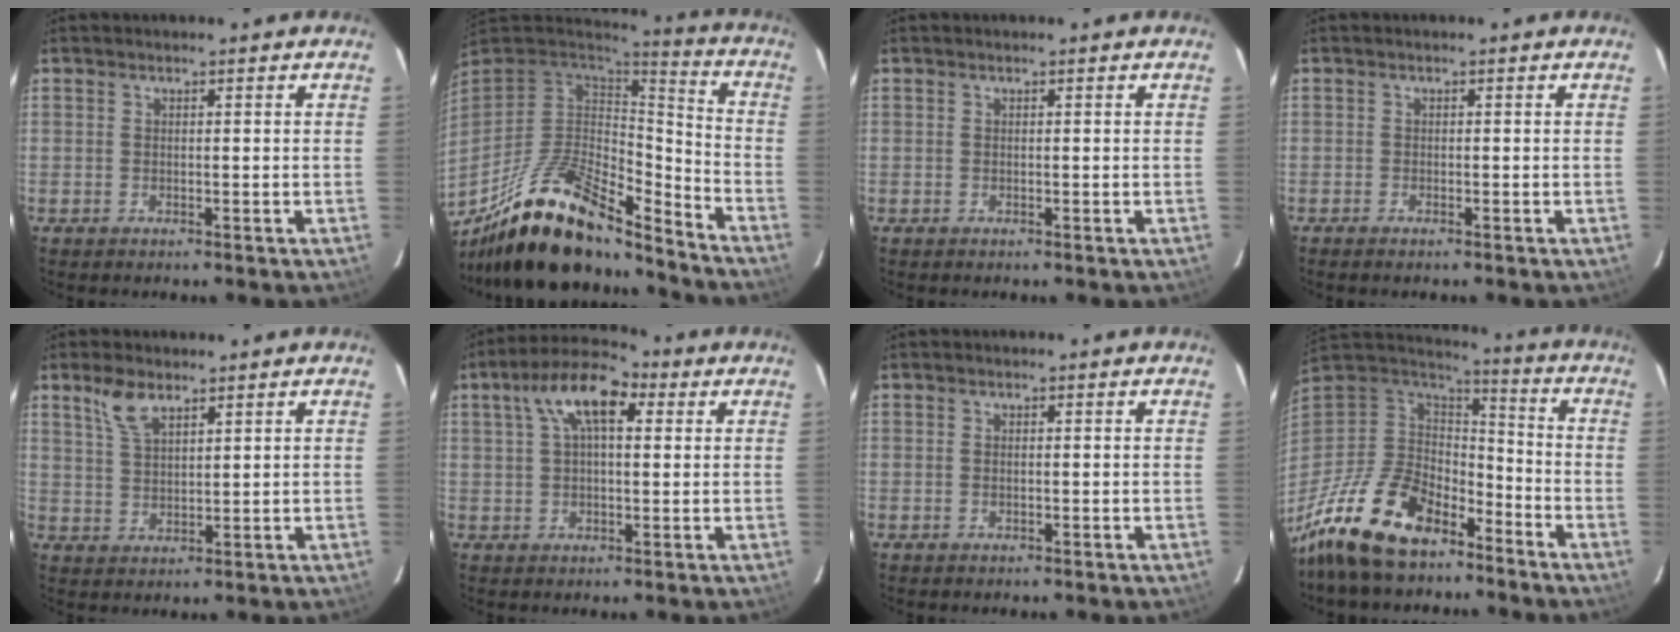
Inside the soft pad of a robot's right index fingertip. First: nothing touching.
{"total": 23.3, "force": [-16.6, 7.6, 14.5], "torque": [-0.271, -0.026, -0.288]}
{"total": 0.0}
{"total": 1.0, "force": [-0.9, 0.2, 0.5], "torque": [-0.013, -0.003, -0.018]}
{"total": 5.4, "force": [3.6, 2.3, 3.3], "torque": [-0.064, 0.006, 0.076]}
{"total": 10.7, "force": [3.9, 4.9, 8.7], "torque": [-0.159, 0.035, 0.061]}
{"total": 0.5, "force": [0.0, 0.3, 0.4], "torque": [-0.007, -0.001, 0.000]}
{"total": 21.6, "force": [-14.6, 10.7, 11.7], "torque": [-0.258, -0.014, -0.256]}